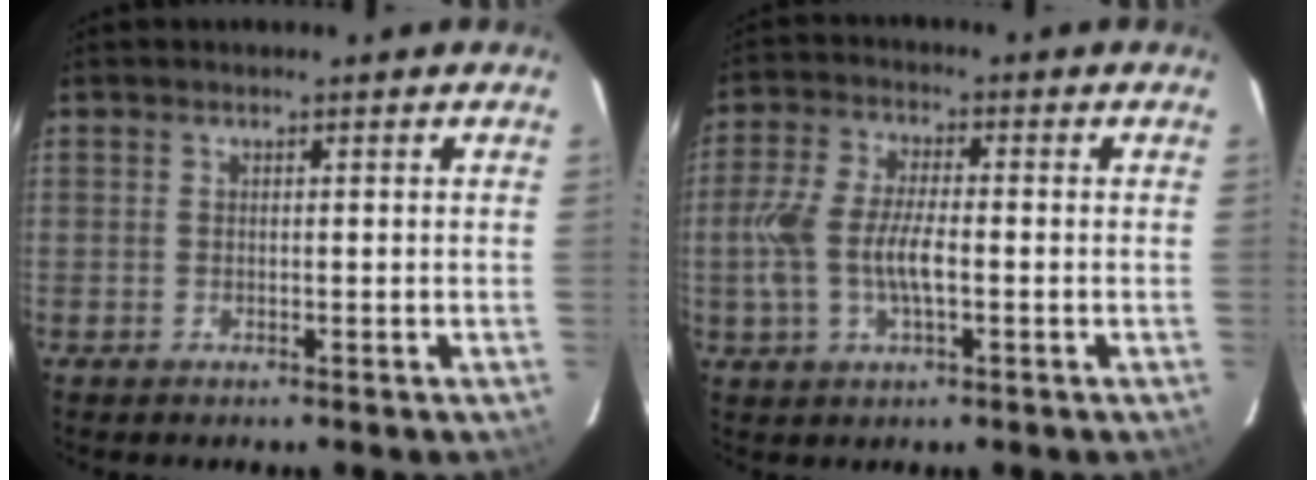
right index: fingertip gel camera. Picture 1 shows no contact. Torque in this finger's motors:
{"motor_torque": [0.36, -0.09, 0.57, 0.11]}